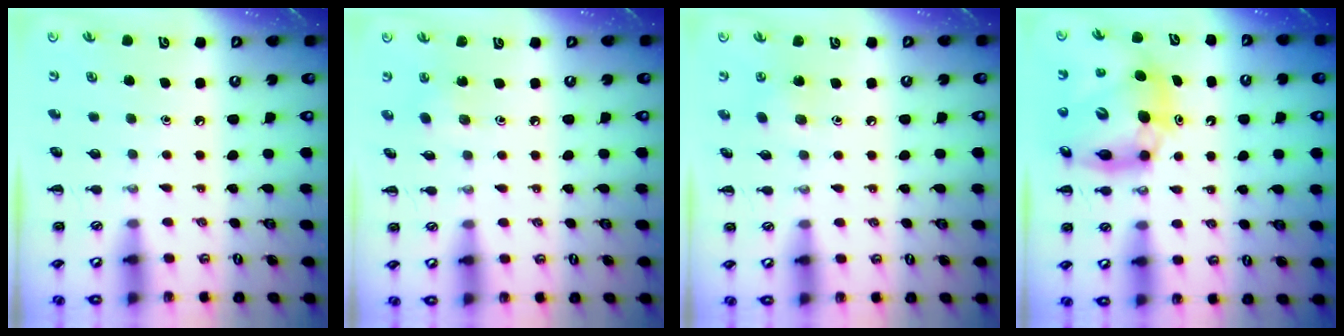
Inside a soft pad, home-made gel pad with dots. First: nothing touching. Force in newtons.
{"total": 2.6, "press": 2.5, "slide": 0.7}
{"total": 4.6, "press": 4.4, "slide": 1.3}
{"total": 13.6, "press": 13.0, "slide": 4.0}